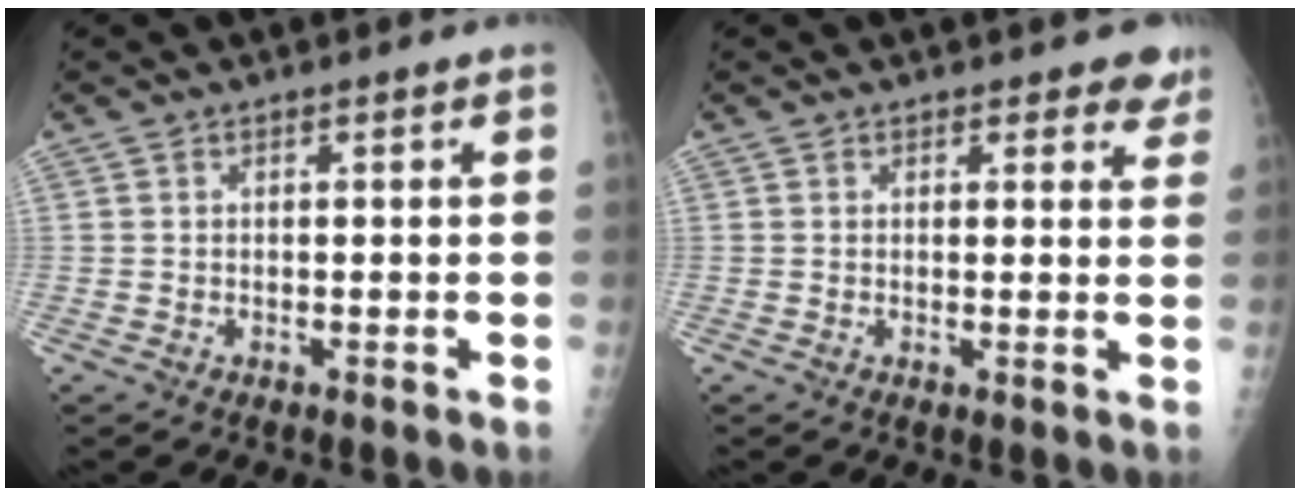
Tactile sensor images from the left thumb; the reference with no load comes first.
{"total": 4.0, "force": [3.2, 2.1, 0.9], "torque": [0.027, -0.017, 0.026]}